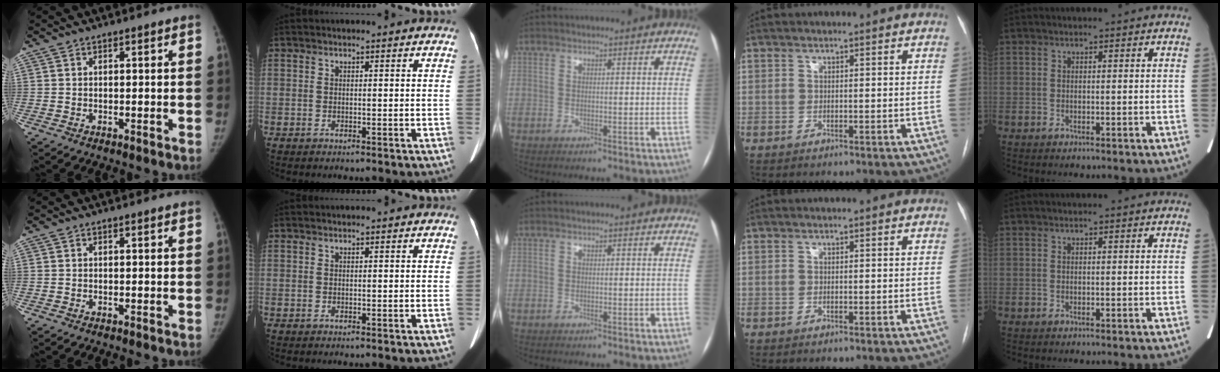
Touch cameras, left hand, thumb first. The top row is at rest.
{}